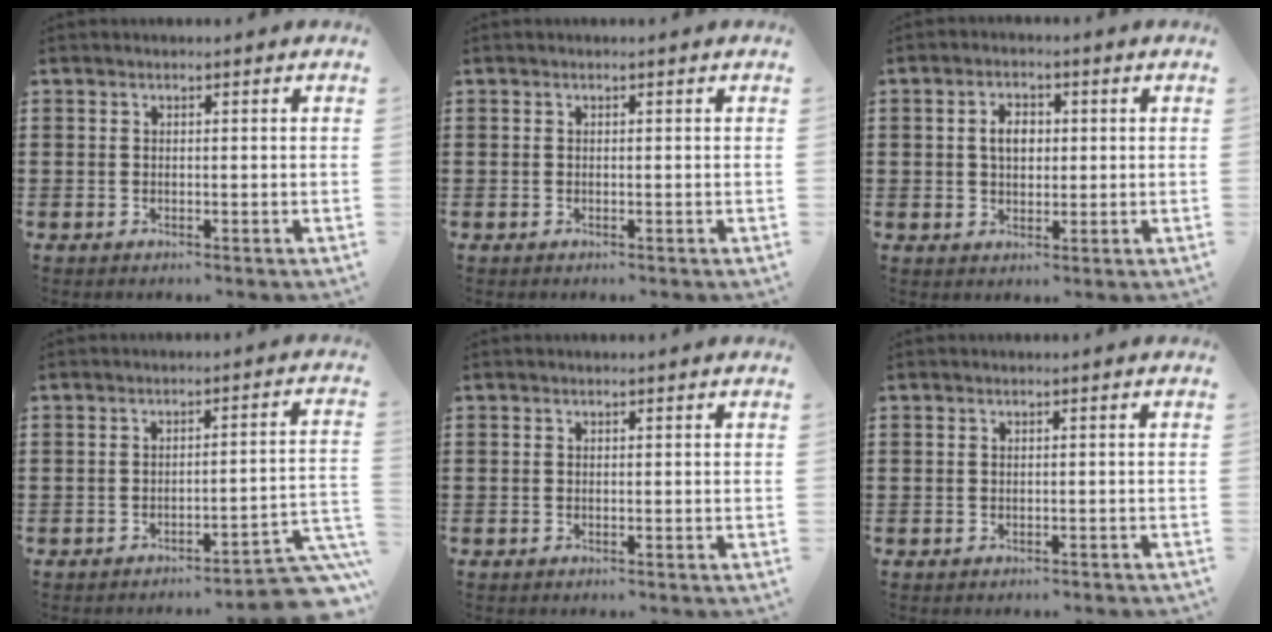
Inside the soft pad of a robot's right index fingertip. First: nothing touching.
{"total": 0.0}
{"total": 3.6, "force": [0.4, 2.4, 2.7], "torque": [-0.052, 0.008, 0.003]}
{"total": 5.6, "force": [-4.5, 0.2, 3.3], "torque": [-0.051, -0.012, -0.084]}
{"total": 0.0}
{"total": 0.5, "force": [-0.5, 0.1, 0.0], "torque": [-0.001, -0.001, -0.011]}